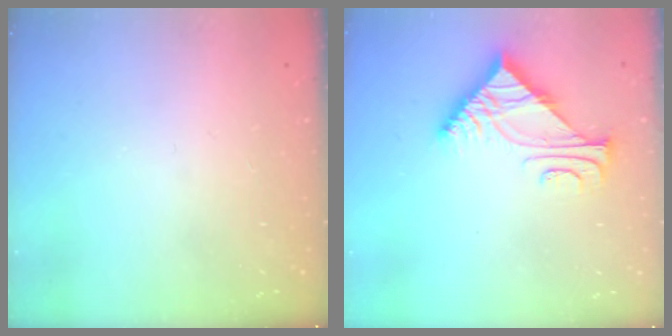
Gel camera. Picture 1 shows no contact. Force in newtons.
{"total": 7.3, "press": 7.3, "slide": 0.6}